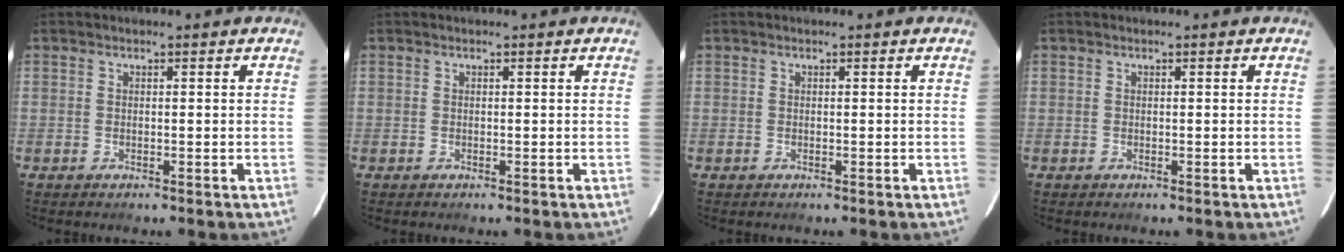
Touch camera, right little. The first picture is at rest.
{"total": 0.0}
{"total": 0.0}
{"total": 0.0}